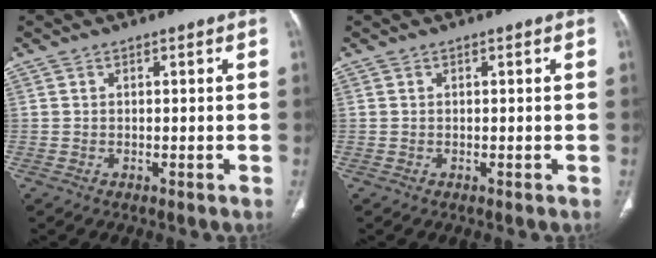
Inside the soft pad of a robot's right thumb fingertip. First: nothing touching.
{"total": 0.0}